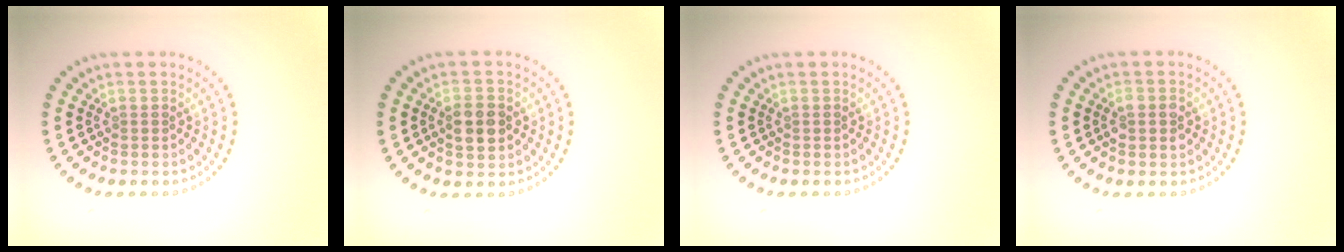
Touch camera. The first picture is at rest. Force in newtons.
{"total": 3.3, "press": 3.3, "slide": 0.3}
{"total": 0.0}
{"total": 2.2, "press": 2.1, "slide": 0.1}